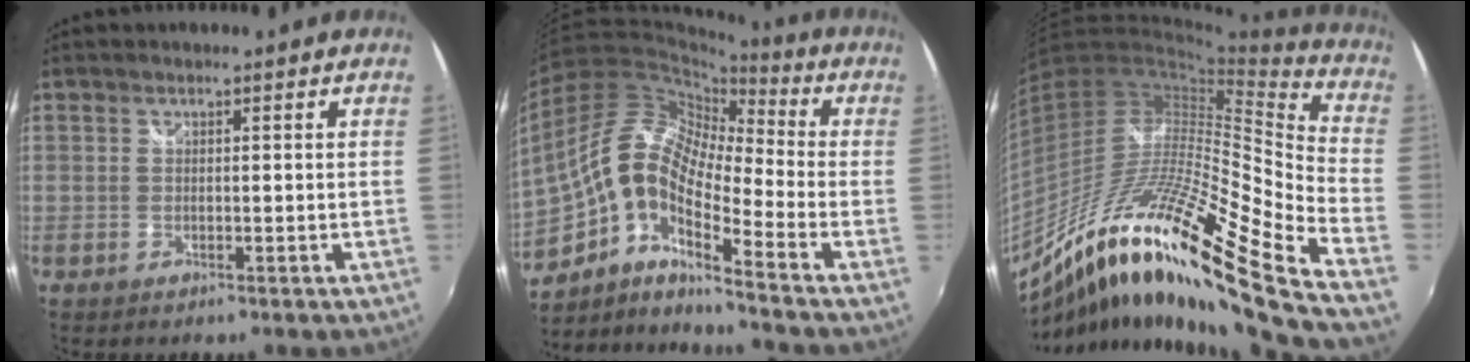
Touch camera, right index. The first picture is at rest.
{"total": 15.3, "force": [-4.4, 5.4, 13.7], "torque": [-0.241, 0.001, -0.104]}
{"total": 27.9, "force": [-15.7, 2.6, 22.9], "torque": [-0.352, -0.058, -0.292]}